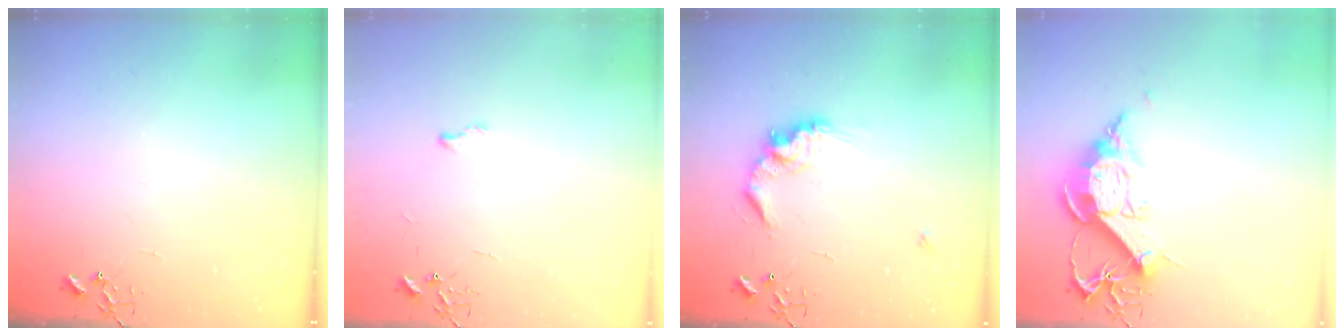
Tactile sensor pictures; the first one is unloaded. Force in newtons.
{"total": 4.1, "press": 4.1, "slide": 0.6}
{"total": 14.2, "press": 14.1, "slide": 0.9}
{"total": 13.9, "press": 13.9, "slide": 1.1}